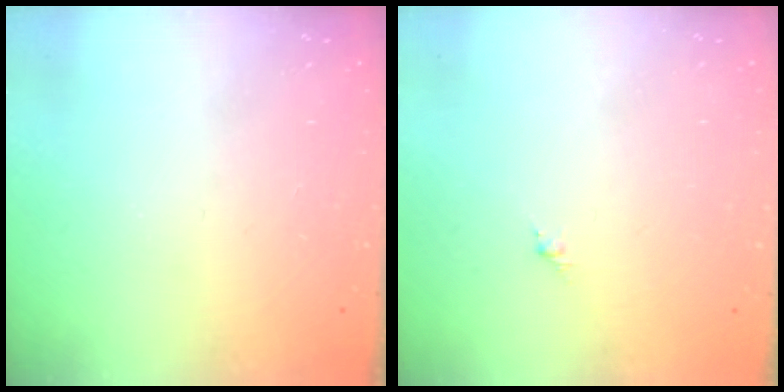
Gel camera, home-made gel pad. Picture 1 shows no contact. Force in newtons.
{"total": 1.3, "press": 1.2, "slide": 0.5}